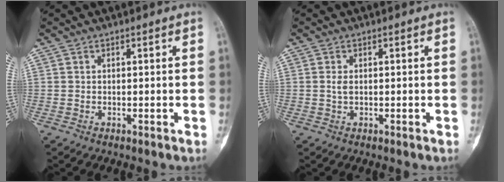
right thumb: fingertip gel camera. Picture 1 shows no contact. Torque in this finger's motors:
{"motor_torque": [0.60, 0.25, -0.02, -0.11, -0.01]}